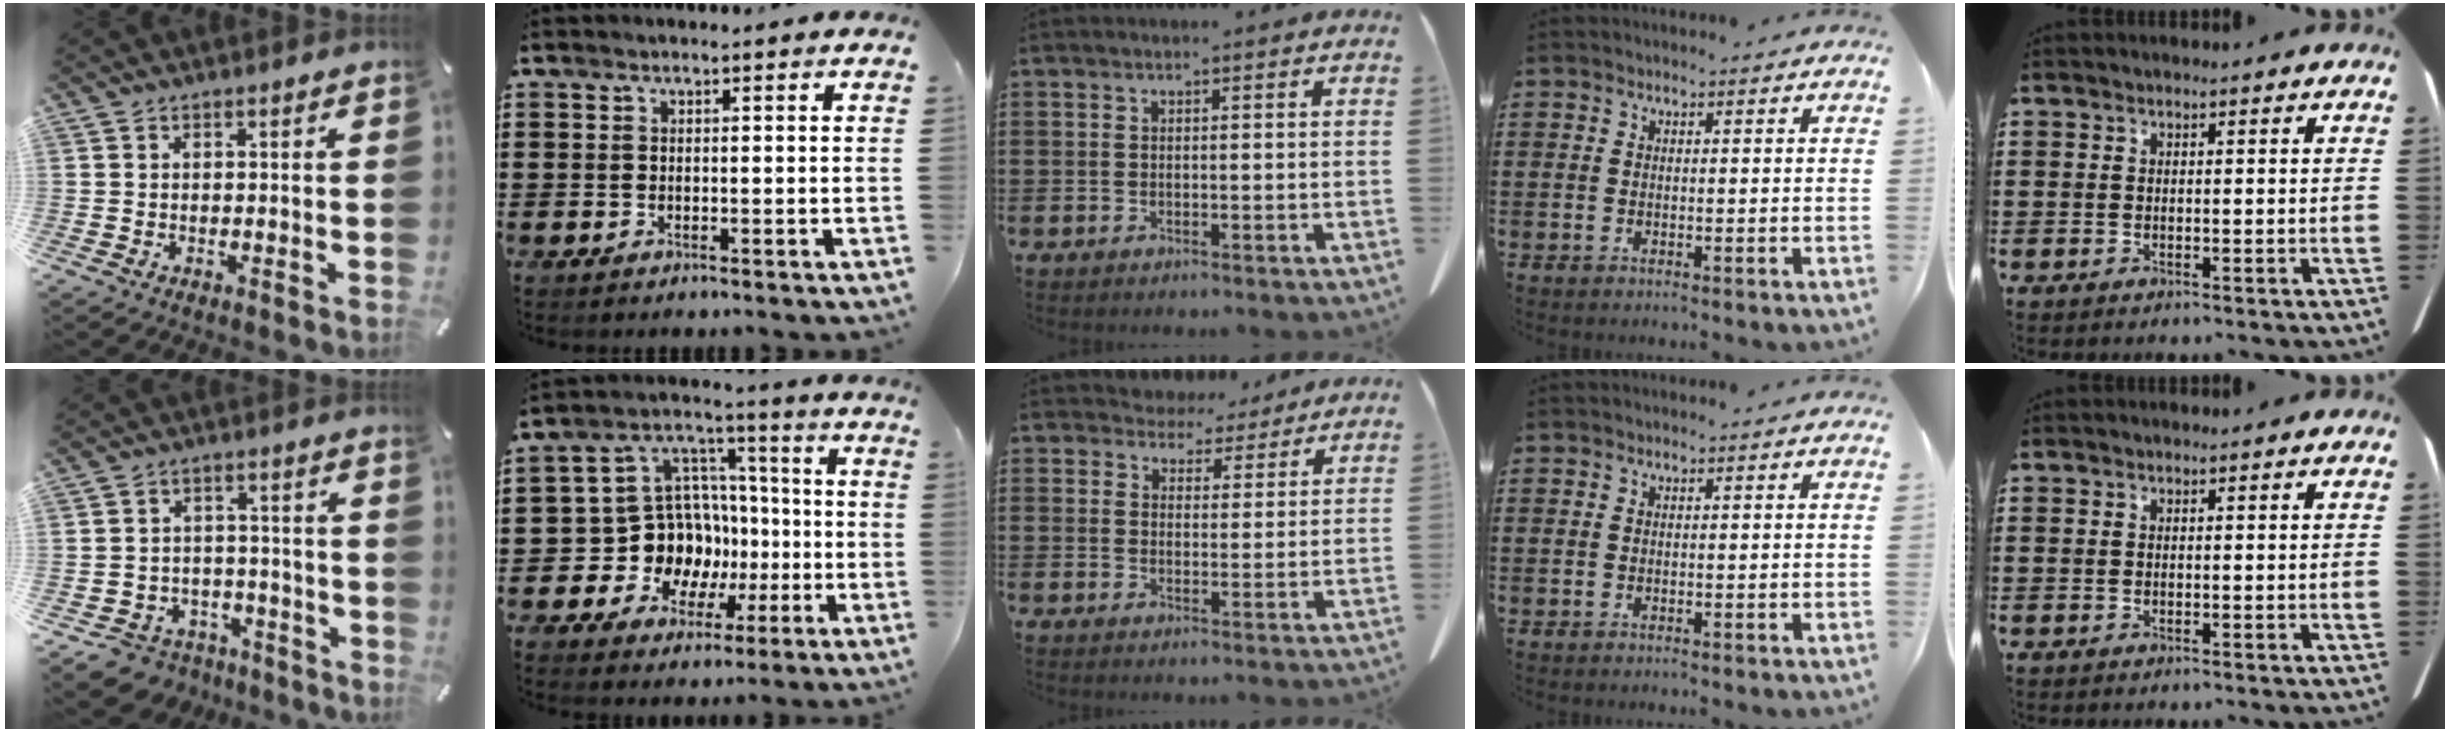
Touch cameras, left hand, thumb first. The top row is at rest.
{"thumb": {"total": 6.6, "force": [-4.5, 4.7, 1.4], "torque": [-0.029, 0.026, -0.084]}, "index": {"total": 12.0, "force": [-2.2, 11.1, 4.1], "torque": [-0.119, 0.000, -0.026]}, "middle": {"total": 4.7, "force": [4.3, 1.7, 0.1], "torque": [-0.021, -0.016, 0.082]}}